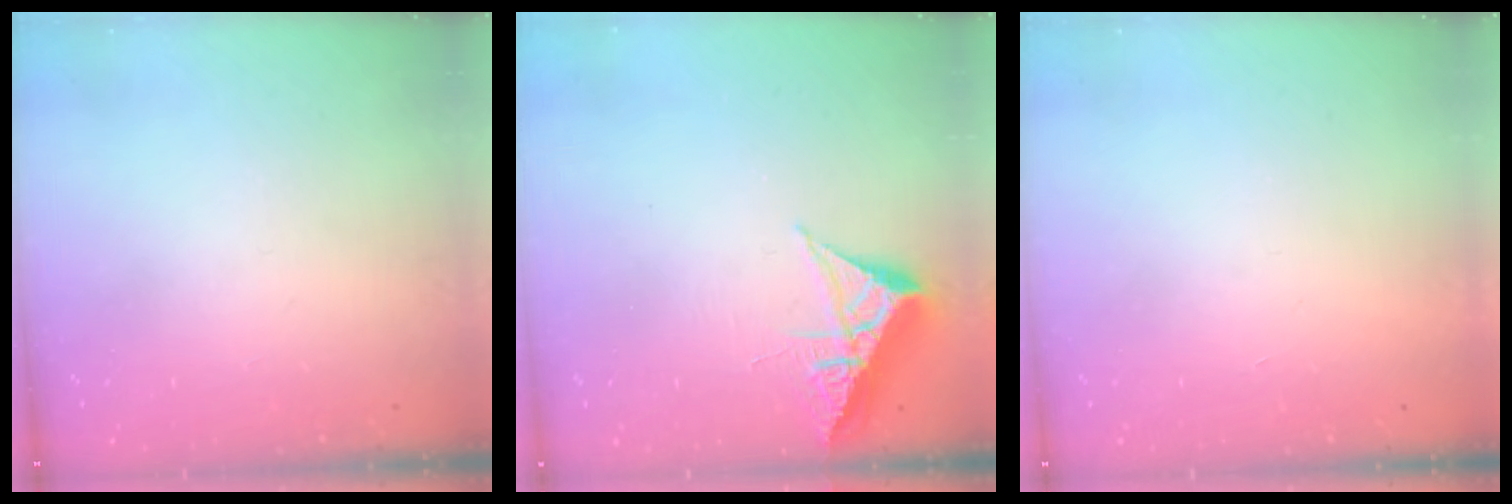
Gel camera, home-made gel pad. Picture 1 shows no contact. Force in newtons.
{"total": 6.1, "press": 6.0, "slide": 0.7}
{"total": 1.7, "press": 1.7, "slide": 0.1}